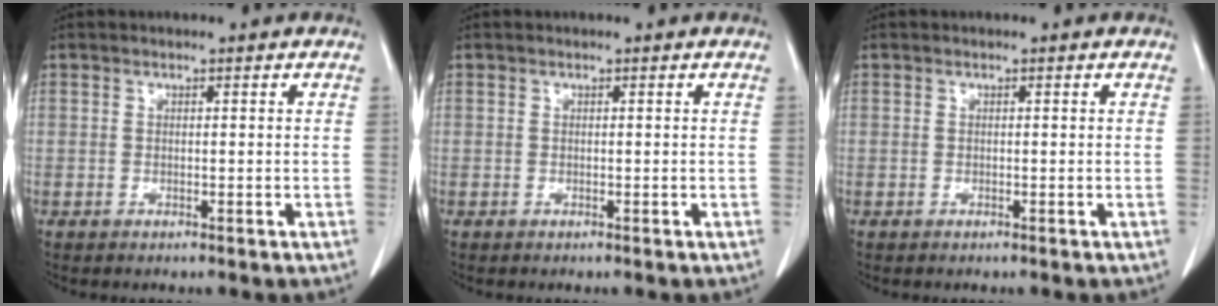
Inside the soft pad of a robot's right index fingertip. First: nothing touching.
{"total": 0.0}
{"total": 0.0}